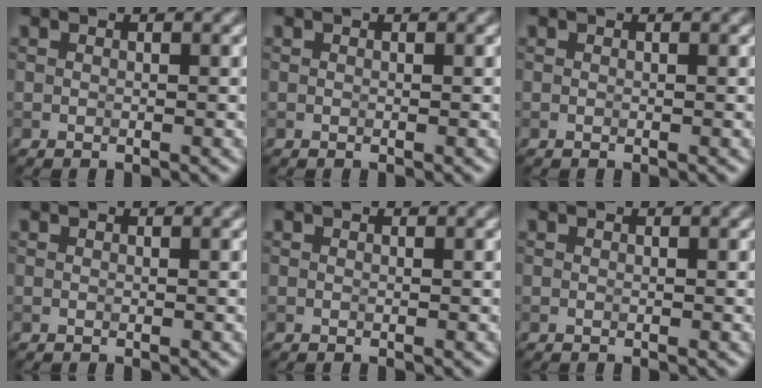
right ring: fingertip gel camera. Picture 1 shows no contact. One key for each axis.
{"total": 0.0}
{"total": 0.0}
{"total": 0.0}
{"total": 0.0}
{"total": 0.0}